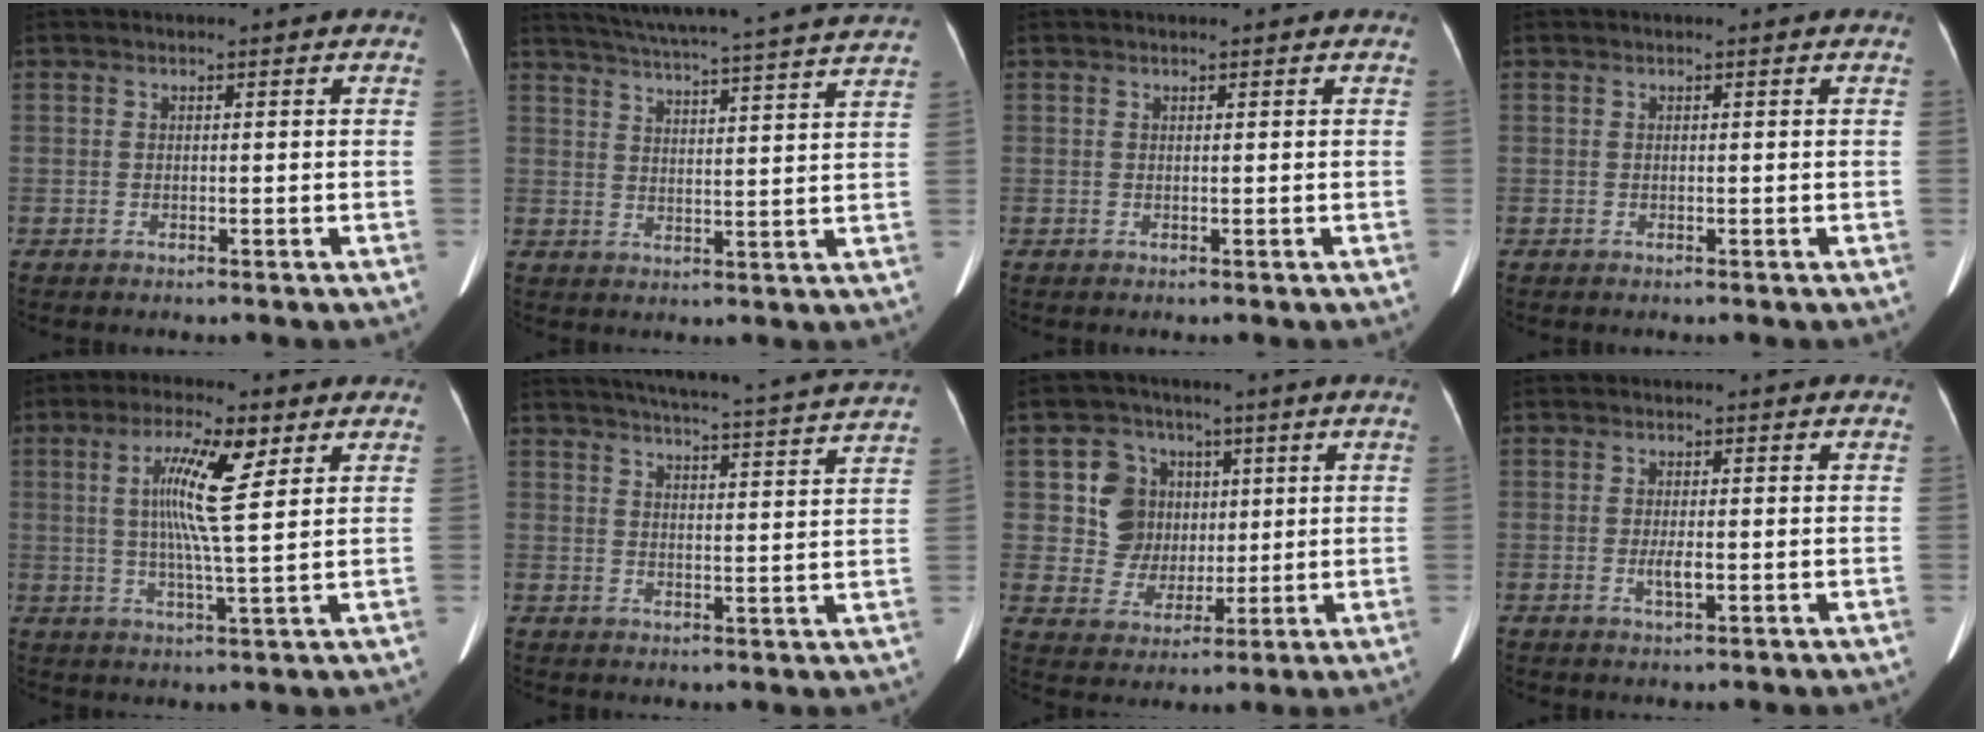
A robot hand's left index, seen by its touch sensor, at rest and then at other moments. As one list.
[{"total": 22.7, "force": [20.7, -1.2, 9.2], "torque": [-0.150, -0.031, 0.268]}, {"total": 1.3, "force": [1.1, 0.1, 0.6], "torque": [-0.008, 0.010, 0.016]}, {"total": 0.0}, {"total": 8.9, "force": [2.5, 0.2, 8.5], "torque": [-0.155, -0.002, 0.045]}, {"total": 19.9, "force": [18.5, -1.3, 7.3], "torque": [-0.115, -0.045, 0.228]}, {"total": 8.6, "force": [1.9, 8.3, 0.9], "torque": [-0.020, 0.022, 0.045]}, {"total": 1.8, "force": [-0.7, 0.2, 1.6], "torque": [-0.027, -0.009, -0.007]}]